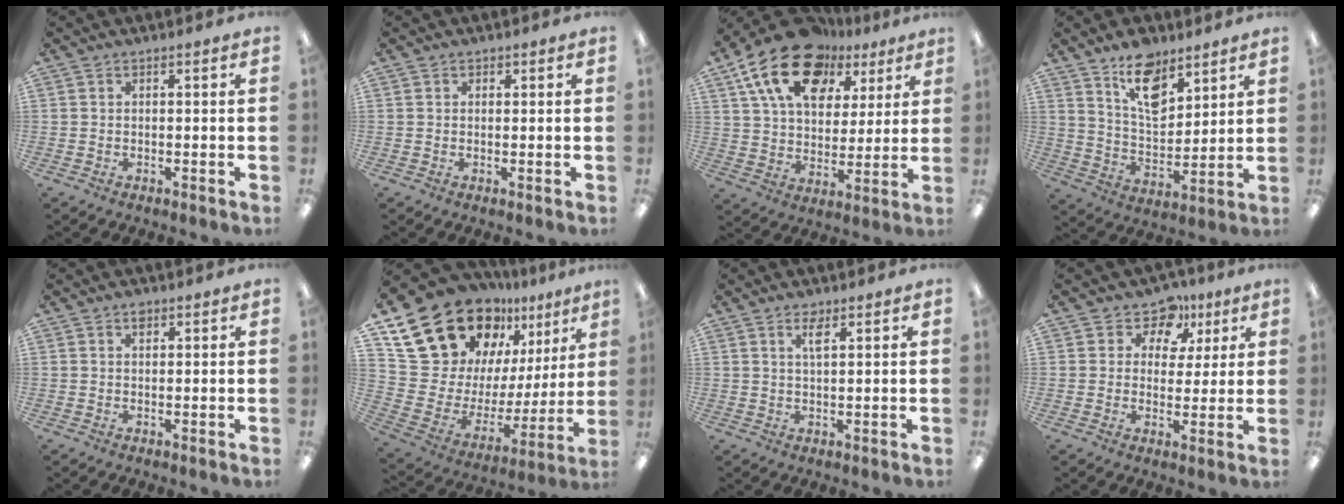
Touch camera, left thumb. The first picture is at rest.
{"total": 0.9, "force": [0.5, 0.8, 0.1], "torque": [-0.001, 0.004, 0.008]}
{"total": 19.3, "force": [11.4, 11.8, 10.2], "torque": [-0.181, -0.051, 0.205]}
{"total": 13.1, "force": [9.0, 6.8, 6.7], "torque": [-0.099, -0.048, 0.161]}
{"total": 1.7, "force": [1.0, 1.1, 0.9], "torque": [-0.004, -0.004, 0.015]}
{"total": 23.7, "force": [17.2, 13.6, 9.0], "torque": [-0.154, -0.126, 0.335]}
{"total": 3.4, "force": [2.1, 1.2, 2.4], "torque": [-0.038, -0.002, 0.033]}
{"total": 8.2, "force": [4.9, 6.3, 2.0], "torque": [-0.034, -0.034, 0.087]}